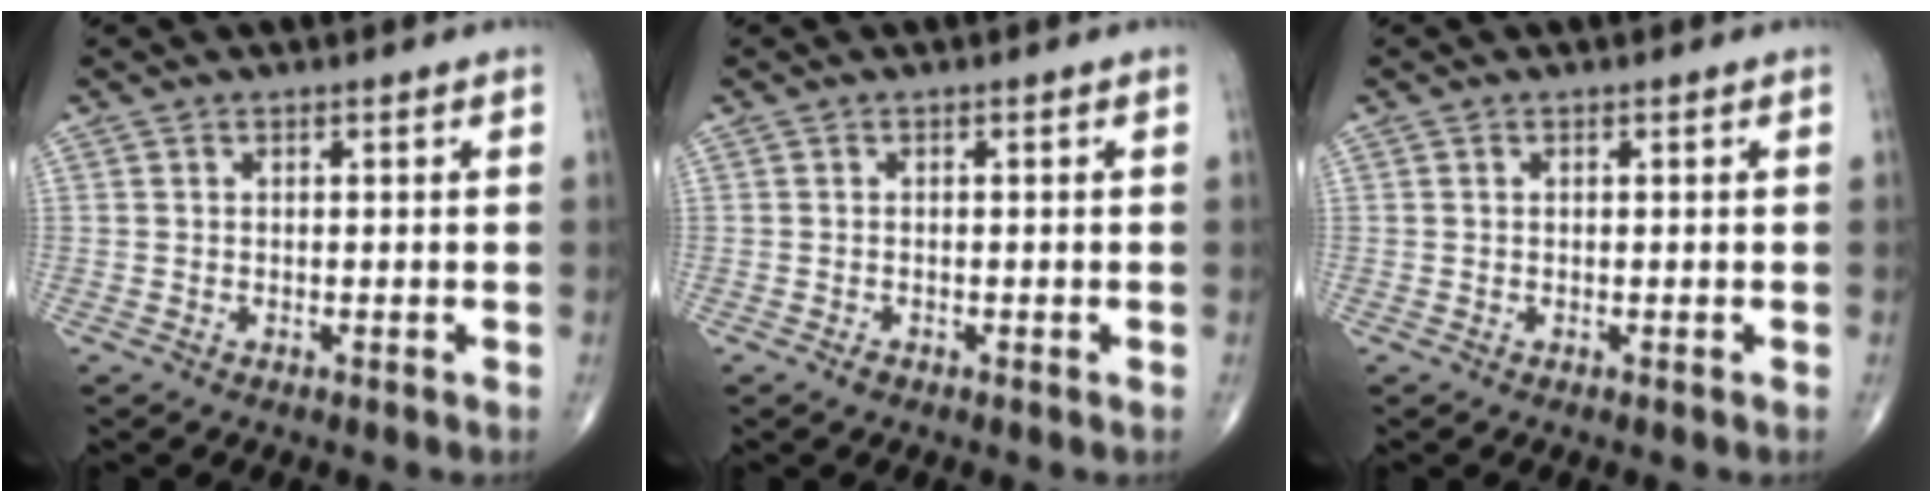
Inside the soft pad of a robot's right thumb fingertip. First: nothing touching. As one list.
[{"total": 0.7, "force": [-0.4, 0.4, 0.4], "torque": [-0.008, -0.001, -0.009]}, {"total": 0.0}]